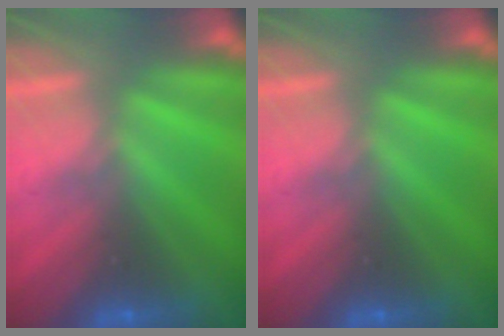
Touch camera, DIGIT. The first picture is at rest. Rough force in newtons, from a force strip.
{"total": 0.0}